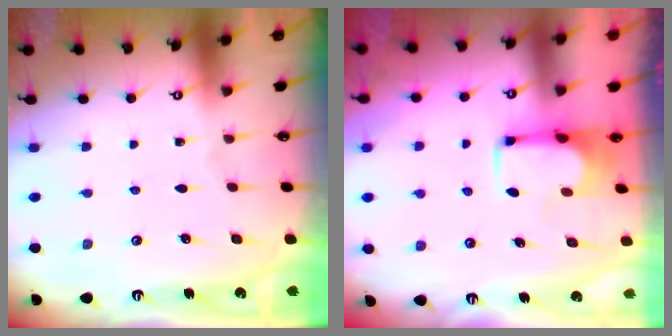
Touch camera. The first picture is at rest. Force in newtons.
{"total": 3.5, "press": 3.5, "slide": 0.2}